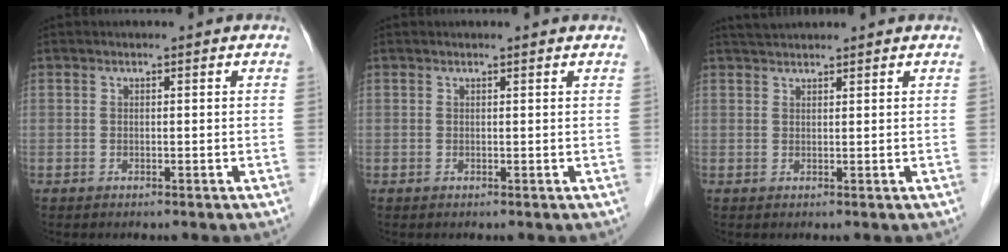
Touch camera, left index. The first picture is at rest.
{"total": 1.3, "force": [1.3, 0.0, 0.3], "torque": [-0.014, 0.007, 0.014]}
{"total": 2.7, "force": [2.6, 0.0, 0.7], "torque": [-0.012, 0.024, 0.048]}